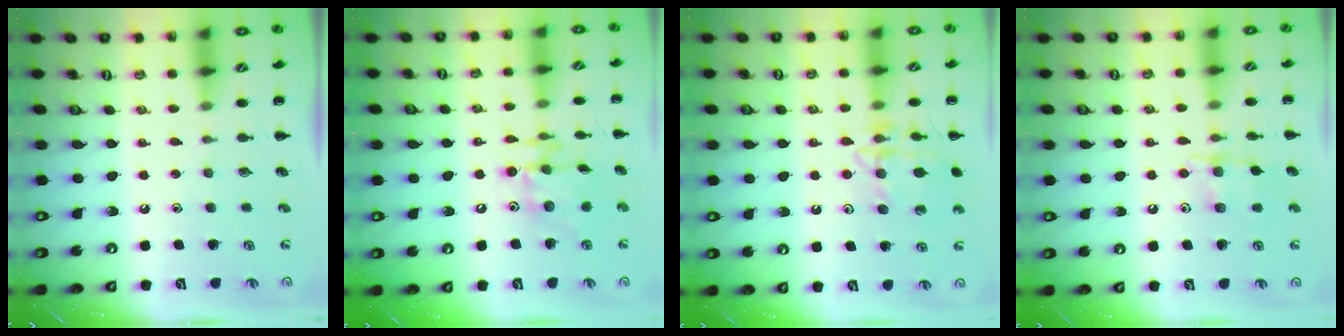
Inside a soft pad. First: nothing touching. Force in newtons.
{"total": 13.4, "press": 13.3, "slide": 2.0}
{"total": 14.2, "press": 14.2, "slide": 1.2}
{"total": 10.4, "press": 10.4, "slide": 0.5}